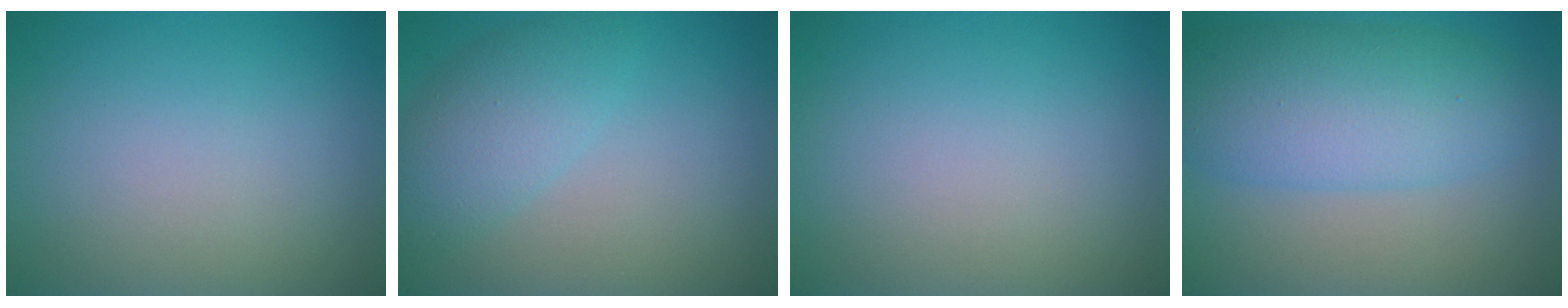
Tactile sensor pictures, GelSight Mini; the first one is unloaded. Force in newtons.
{"total": 3.9, "press": 3.9, "slide": 0.2}
{"total": 0.0}
{"total": 7.2, "press": 7.2, "slide": 0.3}